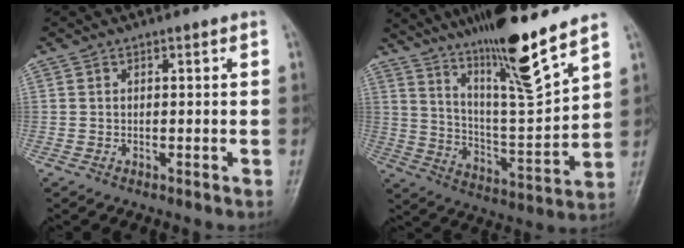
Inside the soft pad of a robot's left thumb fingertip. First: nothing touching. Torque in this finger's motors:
{"motor_torque": [2.33, 0.80, 1.37, -1.42, 0.25]}